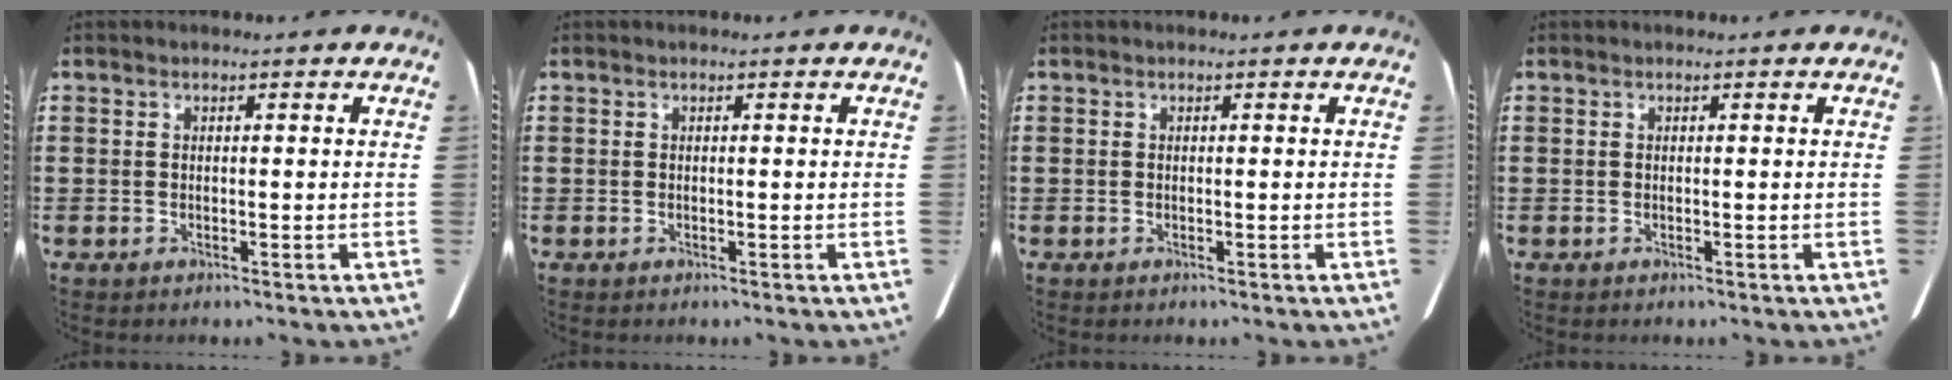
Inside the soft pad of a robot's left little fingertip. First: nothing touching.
{"total": 0.0}
{"total": 0.0}
{"total": 0.0}